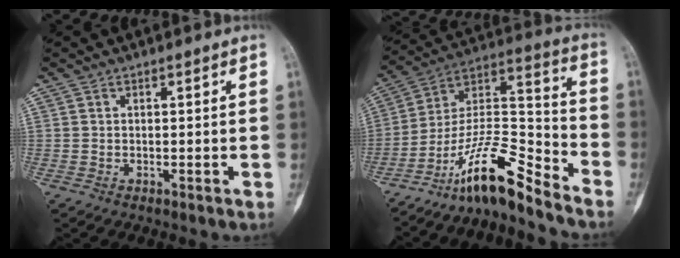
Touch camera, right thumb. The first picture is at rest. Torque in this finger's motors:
{"motor_torque": [0.60, 0.12, 1.38, -1.39, 0.13]}